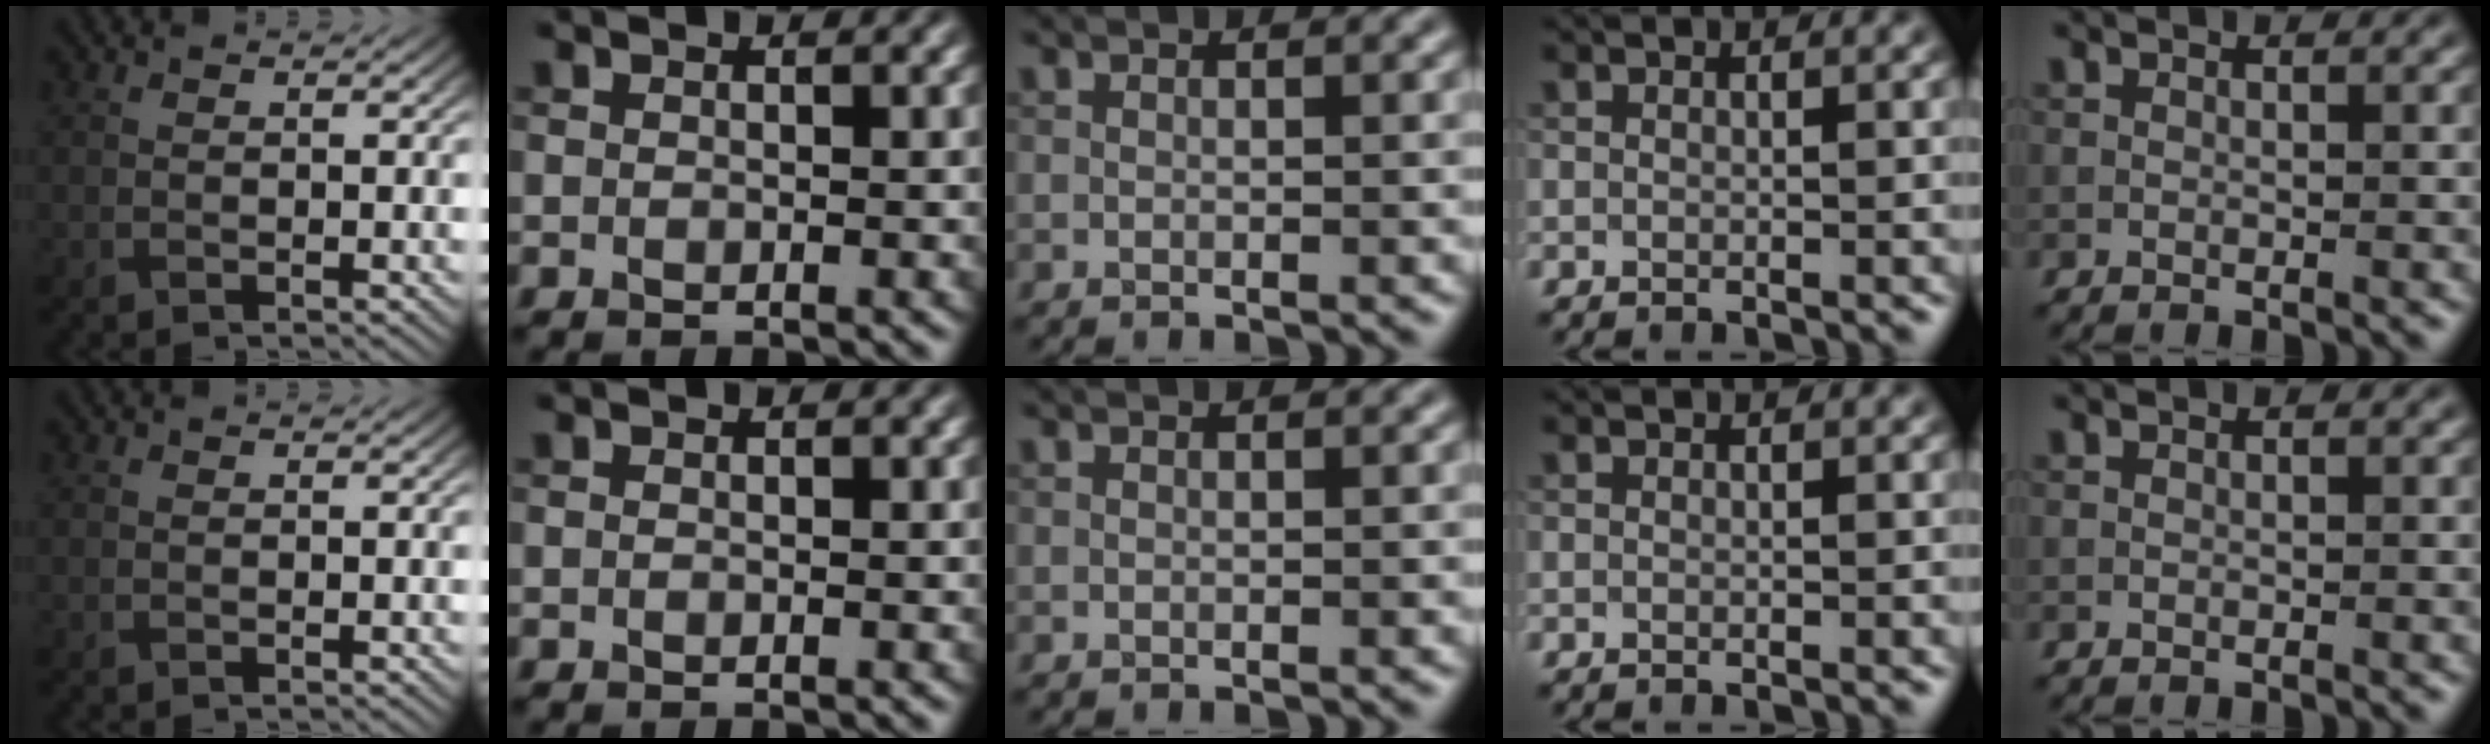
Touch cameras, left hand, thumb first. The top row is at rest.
{}